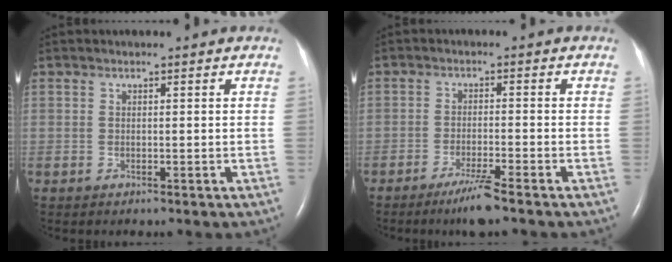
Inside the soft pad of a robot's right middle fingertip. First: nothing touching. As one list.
[{"total": 4.7, "force": [-3.4, -0.5, 3.1], "torque": [-0.064, -0.013, -0.066]}]